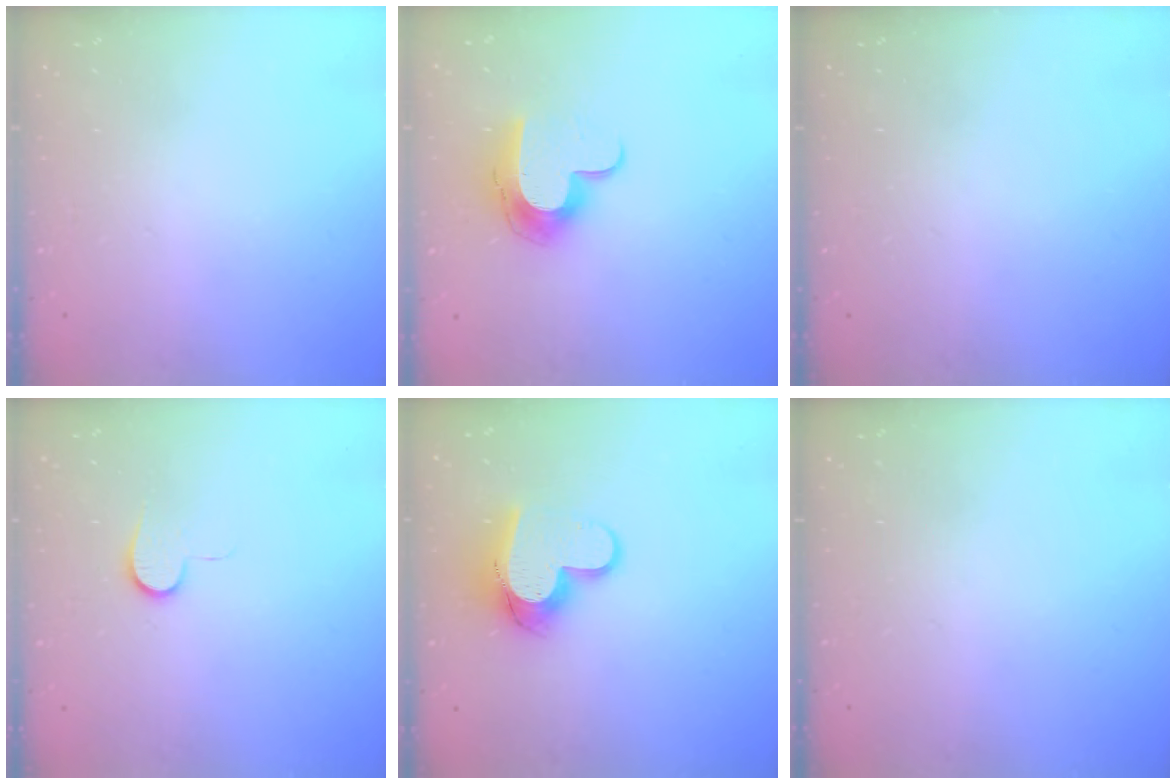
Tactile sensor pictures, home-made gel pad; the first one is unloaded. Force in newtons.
{"total": 12.2, "press": 12.2, "slide": 0.3}
{"total": 0.0}
{"total": 6.3, "press": 6.2, "slide": 0.8}
{"total": 12.7, "press": 12.7, "slide": 1.4}
{"total": 0.0}